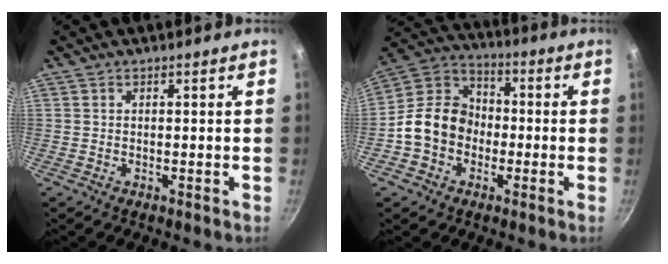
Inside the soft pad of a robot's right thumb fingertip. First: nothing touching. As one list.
[{"total": 12.8, "force": [-2.7, 10.5, 6.7], "torque": [-0.079, 0.042, -0.069]}]